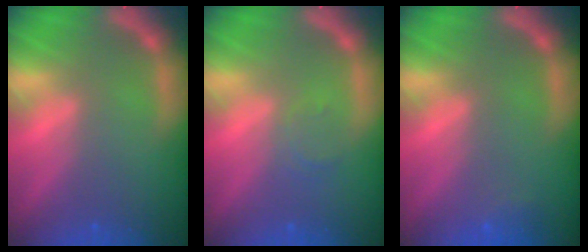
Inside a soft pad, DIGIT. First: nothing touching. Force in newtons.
{"total": 1.5}
{"total": 1.4}